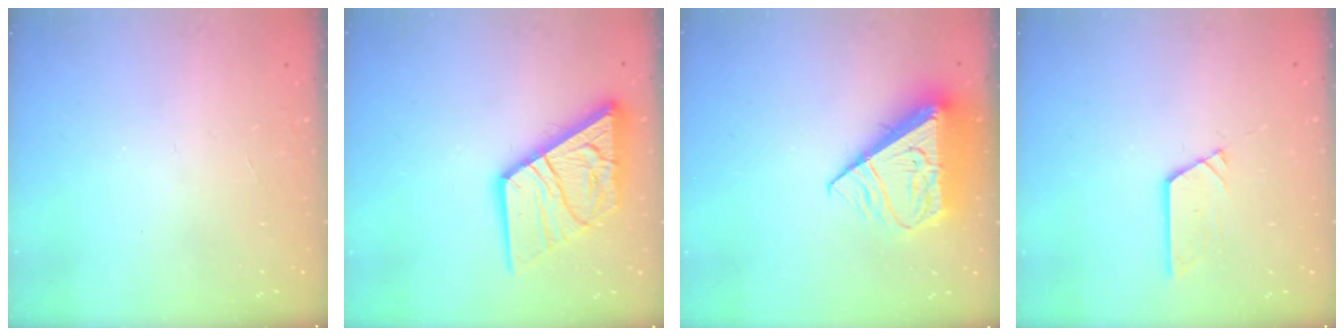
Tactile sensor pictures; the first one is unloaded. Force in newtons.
{"total": 16.1, "press": 16.0, "slide": 1.6}
{"total": 12.6, "press": 12.5, "slide": 1.6}
{"total": 2.7, "press": 2.7, "slide": 0.0}